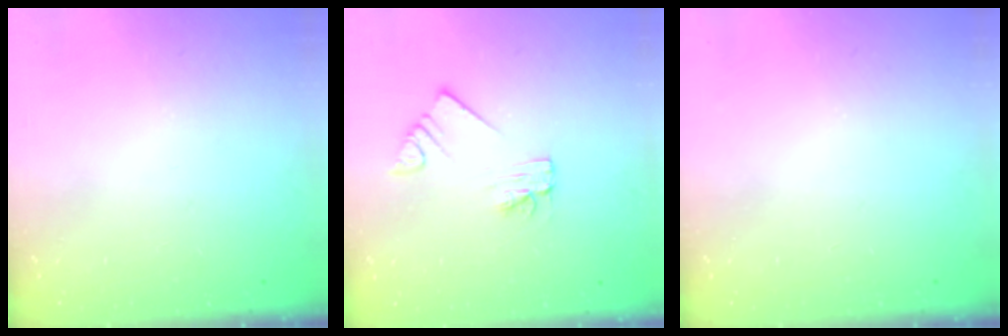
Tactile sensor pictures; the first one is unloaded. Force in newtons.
{"total": 2.2, "press": 2.2, "slide": 0.1}
{"total": 0.0}